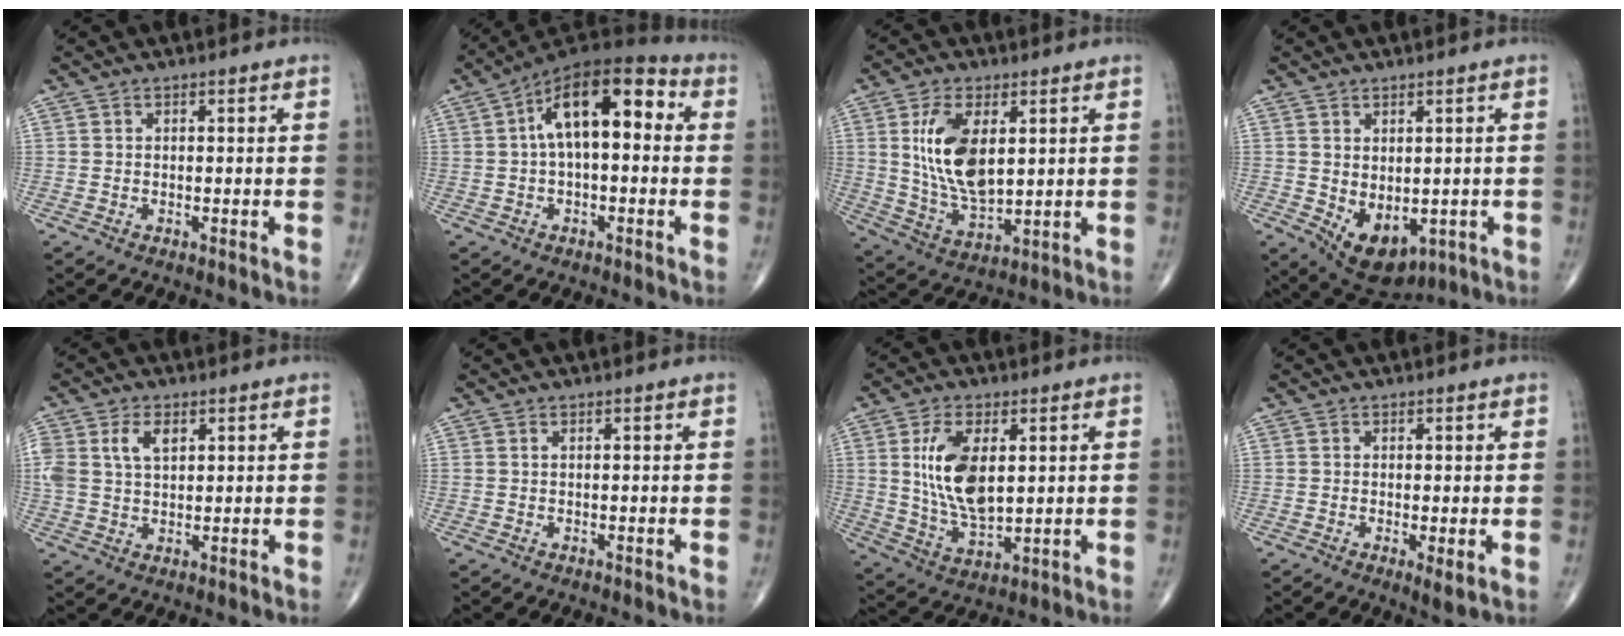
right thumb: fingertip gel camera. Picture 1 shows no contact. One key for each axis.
{"total": 15.3, "fx": 2.4, "fy": 7.4, "fz": 13.2, "tx": -0.193, "ty": 0.044, "tz": 0.031}
{"total": 13.3, "fx": 3.0, "fy": 6.8, "fz": 11.1, "tx": -0.206, "ty": -0.021, "tz": 0.068}
{"total": 8.9, "fx": -1.8, "fy": 5.5, "fz": 6.8, "tx": -0.081, "ty": -0.006, "tz": -0.001}
{"total": 7.1, "fx": 2.6, "fy": 4.4, "fz": 5.0, "tx": -0.105, "ty": 0.003, "tz": 0.053}
{"total": 0.0}
{"total": 12.5, "fx": 2.5, "fy": 6.3, "fz": 10.5, "tx": -0.196, "ty": -0.019, "tz": 0.056}
{"total": 2.4, "fx": -0.3, "fy": 0.5, "fz": 2.3, "tx": -0.039, "ty": -0.010, "tz": -0.007}